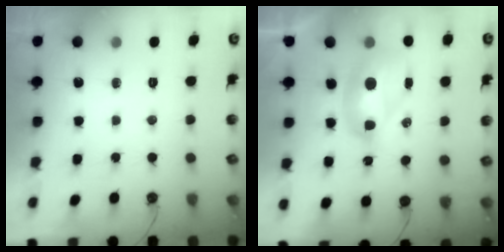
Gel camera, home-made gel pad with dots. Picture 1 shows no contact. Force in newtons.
{"total": 4.3, "press": 4.2, "slide": 0.9}